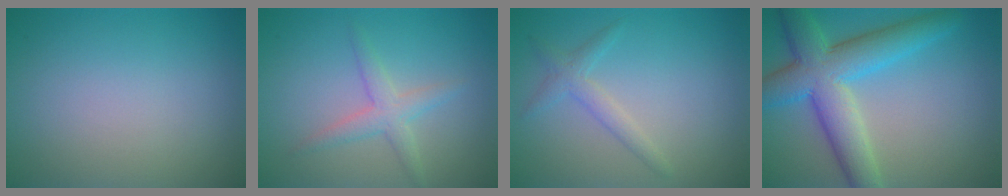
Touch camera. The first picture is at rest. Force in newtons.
{"total": 2.3, "press": 2.3, "slide": 0.1}
{"total": 1.8, "press": 1.8, "slide": 0.0}
{"total": 7.9, "press": 7.9, "slide": 0.2}